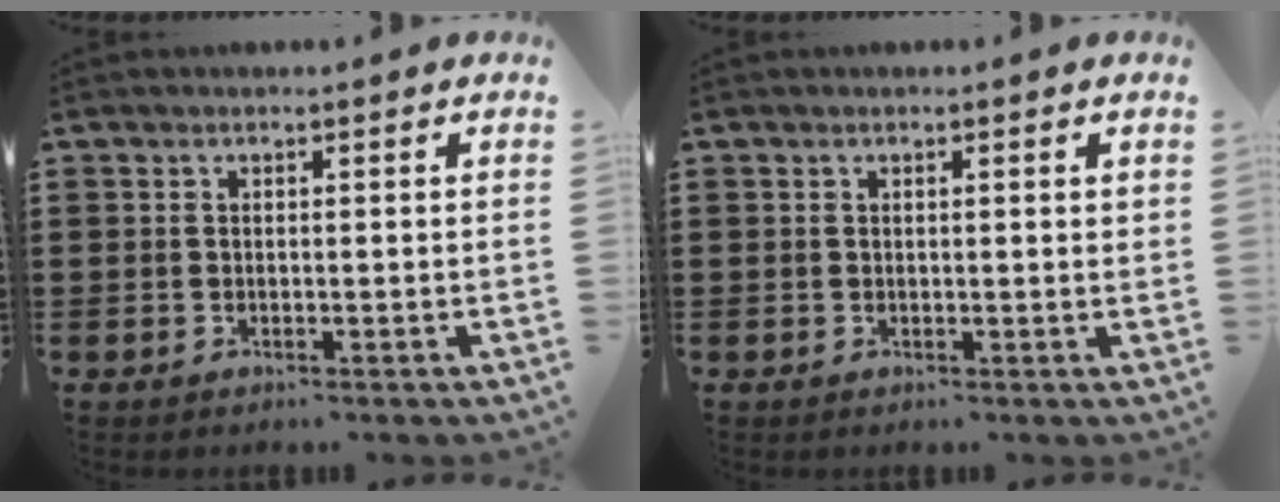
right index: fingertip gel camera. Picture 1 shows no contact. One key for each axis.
{"total": 0.7, "fx": 0.2, "fy": -0.1, "fz": 0.6, "tx": -0.011, "ty": 0.000, "tz": 0.004}